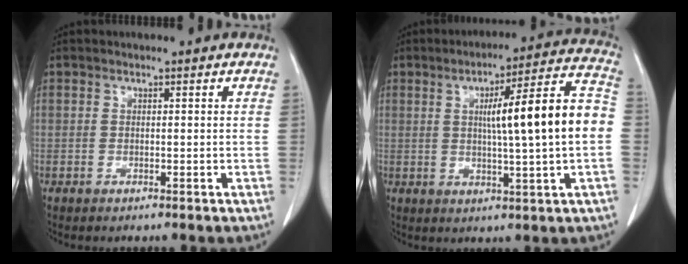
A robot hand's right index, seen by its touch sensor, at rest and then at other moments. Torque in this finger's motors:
{"motor_torque": [1.32, -0.09, 0.41, 0.13]}